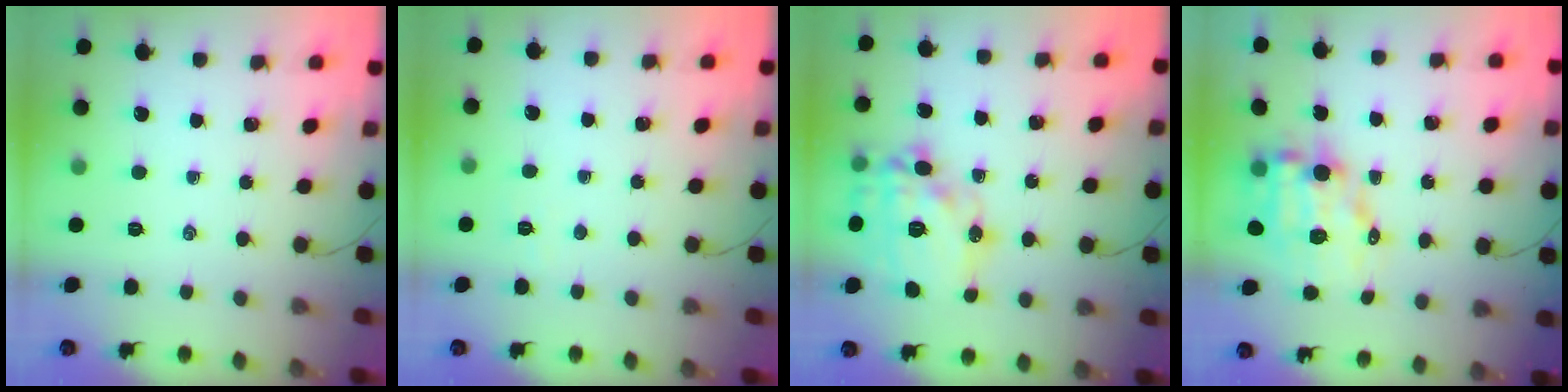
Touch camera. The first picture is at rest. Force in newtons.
{"total": 2.5, "press": 2.4, "slide": 0.7}
{"total": 19.7, "press": 19.6, "slide": 2.1}
{"total": 9.5, "press": 9.2, "slide": 2.6}